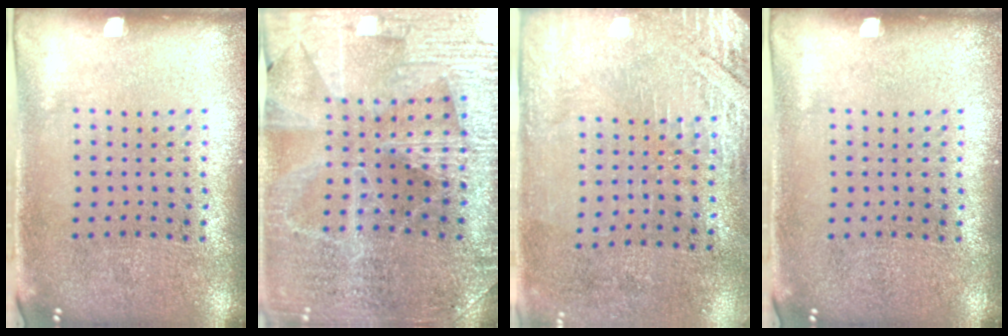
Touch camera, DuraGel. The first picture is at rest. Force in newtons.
{"total": 3.2, "press": 3.2, "slide": 0.5}
{"total": 2.7, "press": 2.3, "slide": 1.4}
{"total": 0.0}